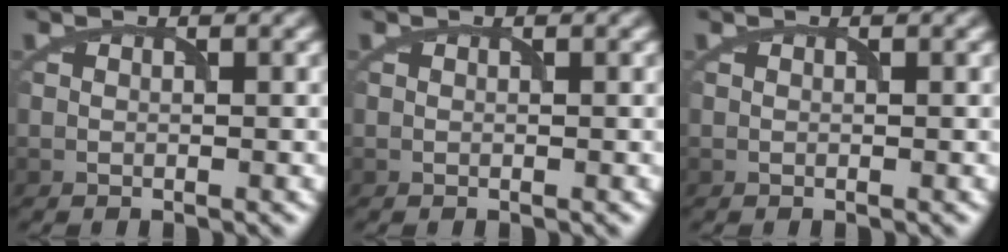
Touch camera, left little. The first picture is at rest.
{"total": 0.0}
{"total": 0.0}